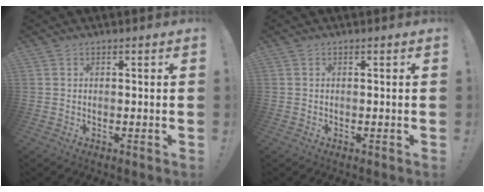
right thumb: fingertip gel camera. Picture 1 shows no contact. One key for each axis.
{"total": 0.0}